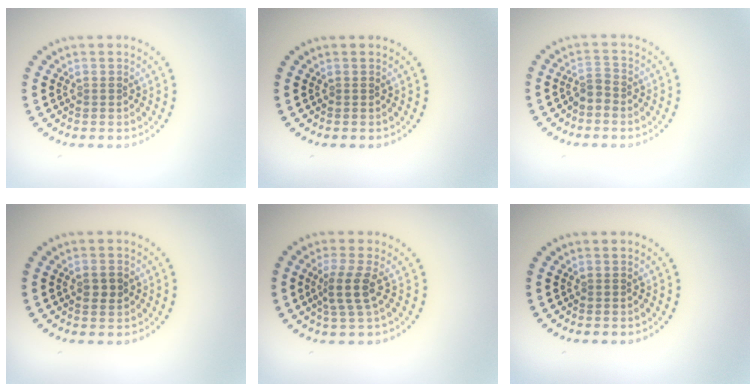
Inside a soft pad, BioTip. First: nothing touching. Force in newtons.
{"total": 0.0}
{"total": 1.7, "press": 1.2, "slide": 1.1}
{"total": 1.6, "press": 1.6, "slide": 0.1}
{"total": 2.8, "press": 2.2, "slide": 1.8}
{"total": 0.0}